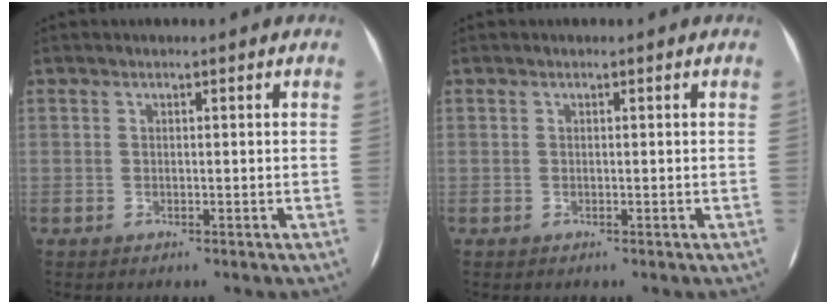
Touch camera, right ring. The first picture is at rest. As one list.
[{"total": 0.0}]